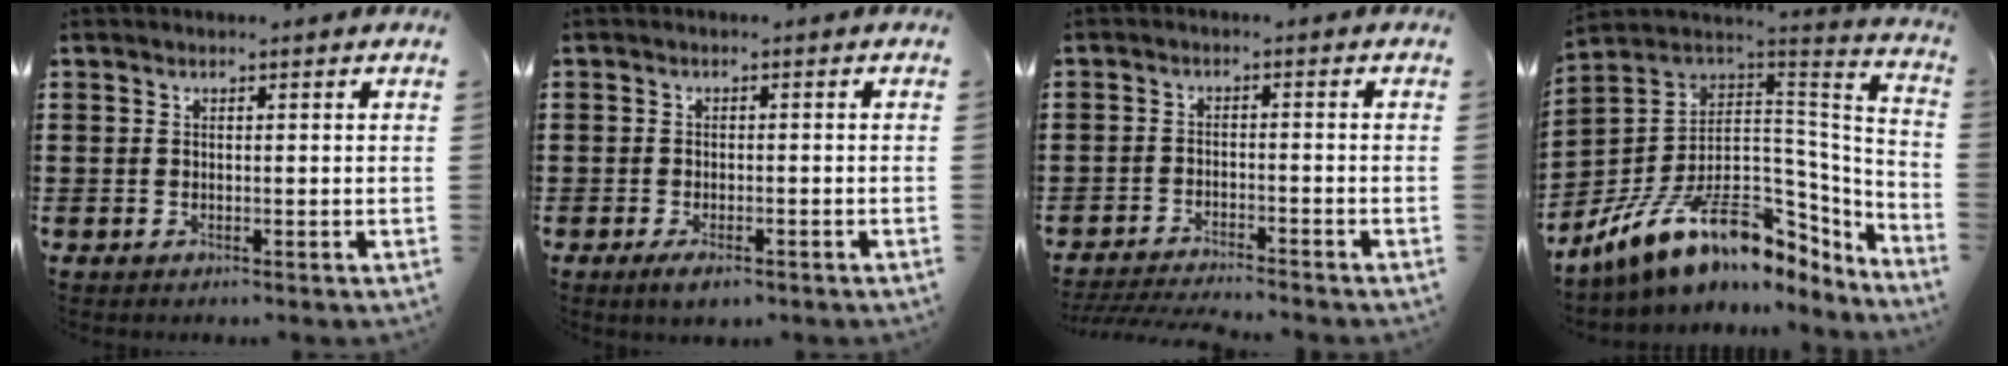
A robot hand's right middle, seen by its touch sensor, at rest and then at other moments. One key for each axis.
{"total": 2.0, "fx": -1.4, "fy": 0.8, "fz": 1.2, "tx": -0.028, "ty": -0.001, "tz": -0.029}
{"total": 3.2, "fx": -3.2, "fy": 0.0, "fz": 0.5, "tx": -0.018, "ty": -0.003, "tz": -0.069}
{"total": 15.9, "fx": -7.7, "fy": 8.3, "fz": 11.2, "tx": -0.242, "ty": 0.004, "tz": -0.137}